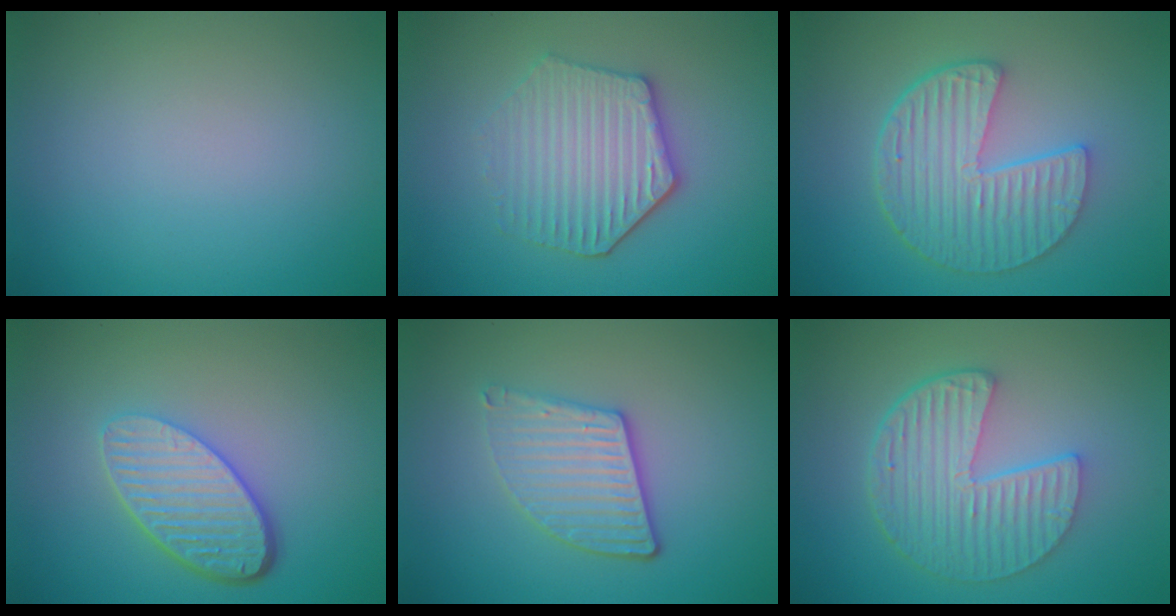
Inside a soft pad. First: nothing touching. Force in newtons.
{"total": 4.4, "press": 4.0, "slide": 1.8}
{"total": 6.7, "press": 4.8, "slide": 4.6}
{"total": 5.3, "press": 3.9, "slide": 3.7}
{"total": 3.8, "press": 3.2, "slide": 2.0}
{"total": 6.2, "press": 4.5, "slide": 4.2}